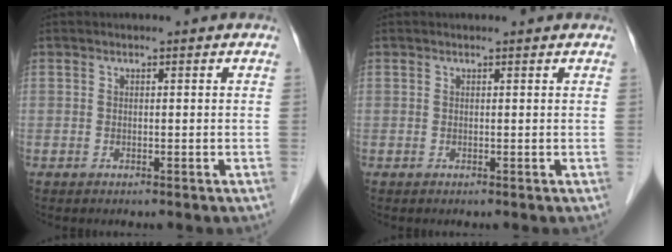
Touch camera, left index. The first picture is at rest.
{"total": 1.0, "force": [1.0, 0.1, 0.2], "torque": [-0.011, 0.003, 0.010]}